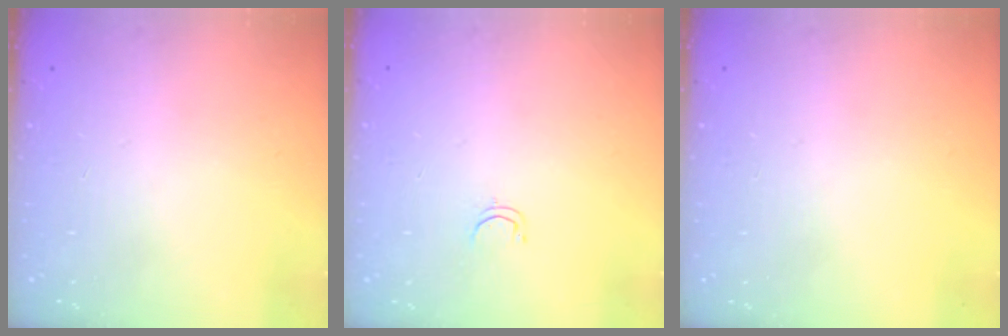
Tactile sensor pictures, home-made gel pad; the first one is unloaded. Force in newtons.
{"total": 3.3, "press": 3.2, "slide": 0.2}
{"total": 0.0}